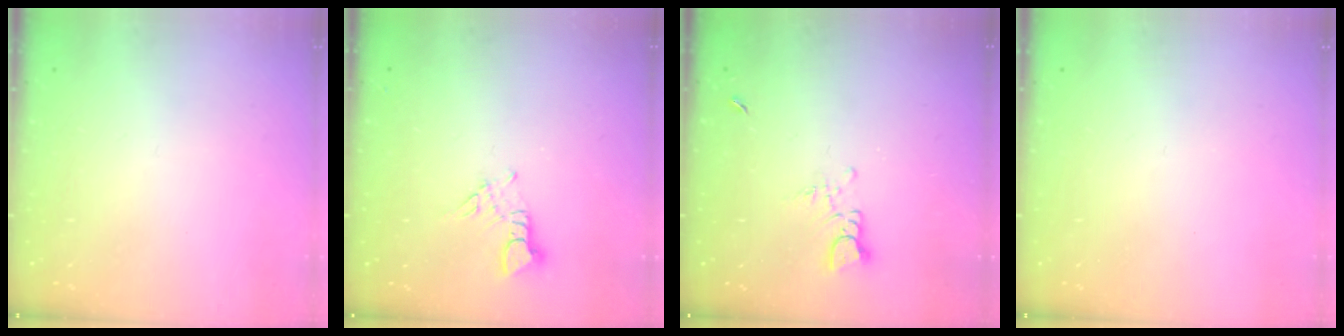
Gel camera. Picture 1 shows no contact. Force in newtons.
{"total": 2.9, "press": 2.9, "slide": 0.3}
{"total": 2.7, "press": 2.7, "slide": 0.2}
{"total": 0.0}